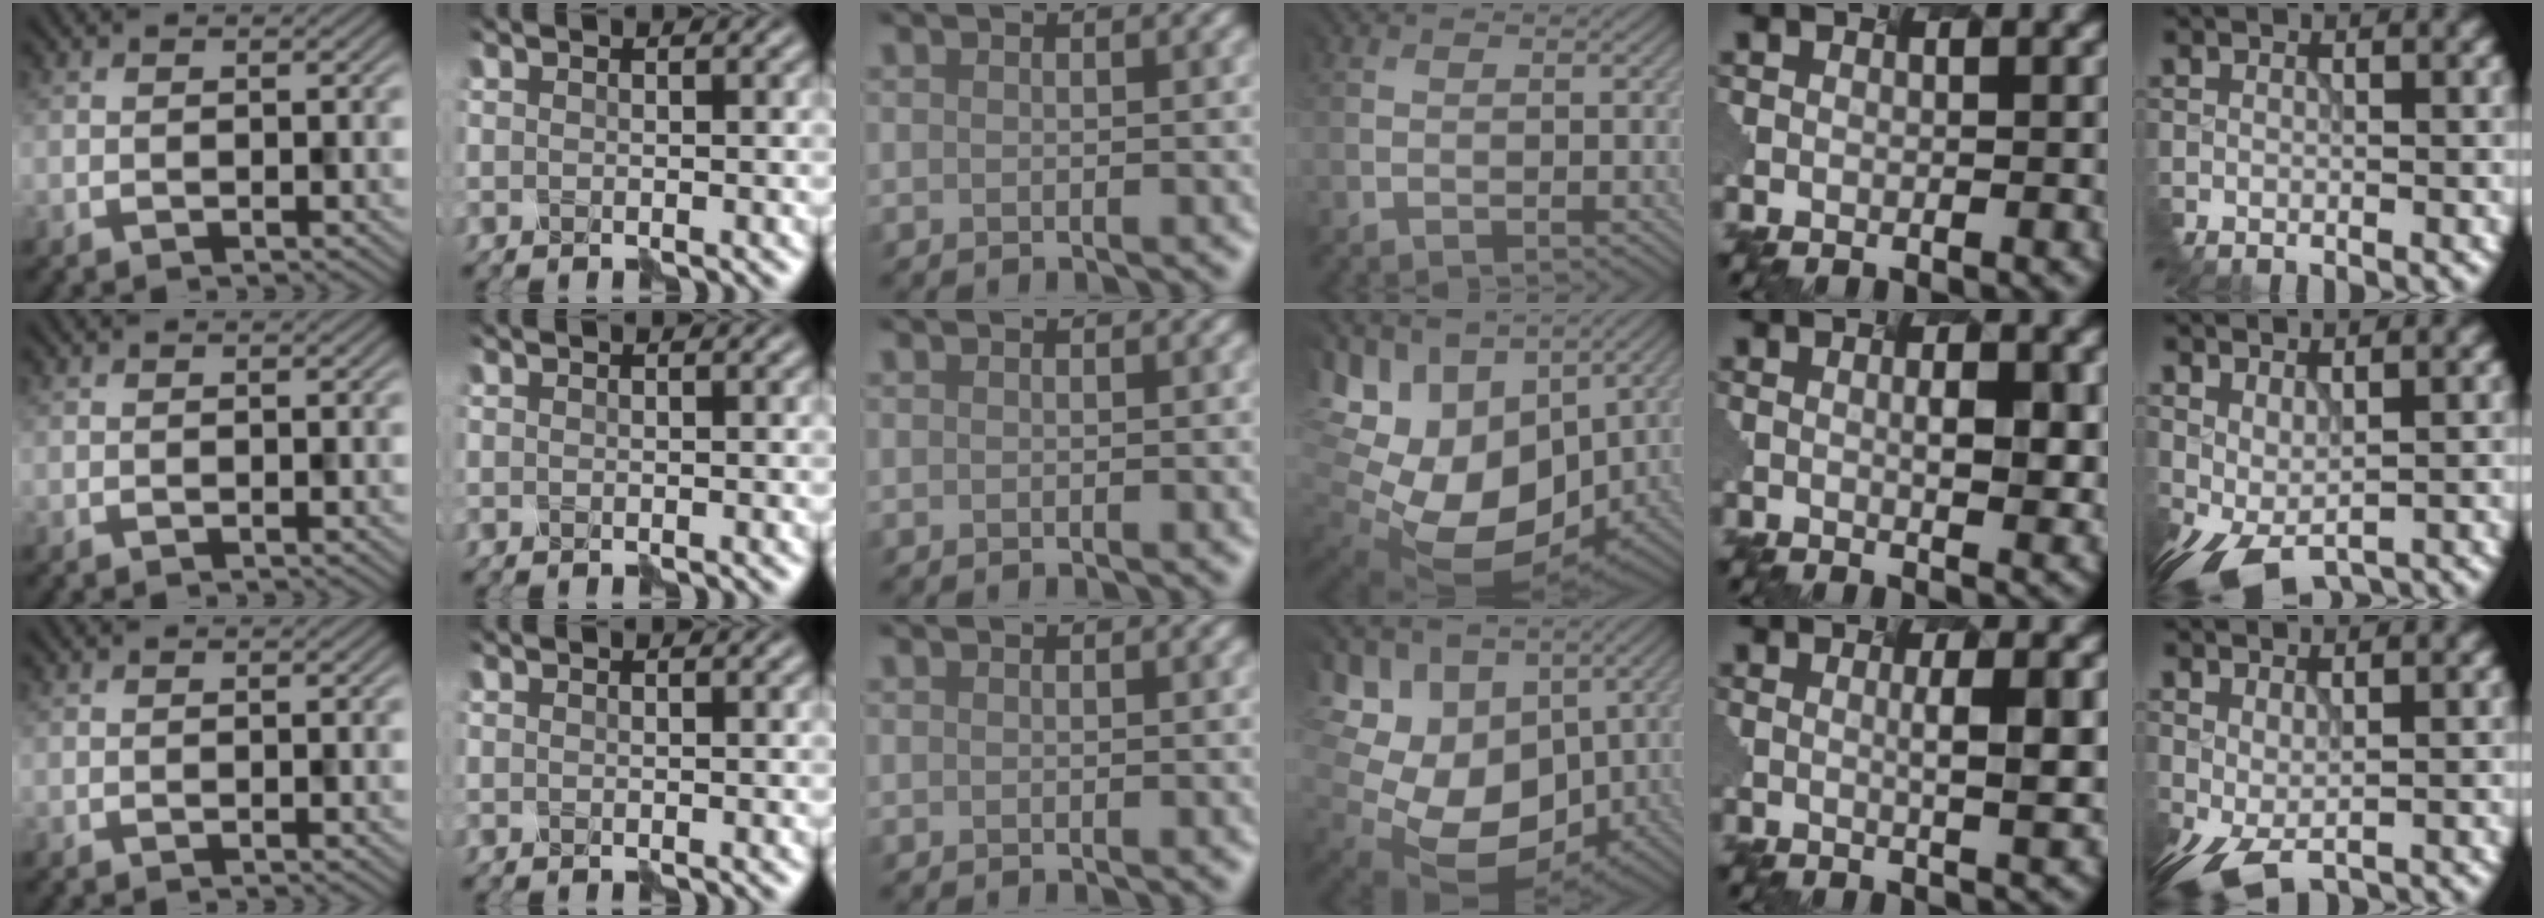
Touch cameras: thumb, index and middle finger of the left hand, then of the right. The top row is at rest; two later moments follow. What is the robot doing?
{"motion": "disassemble", "object": "velcro strap"}